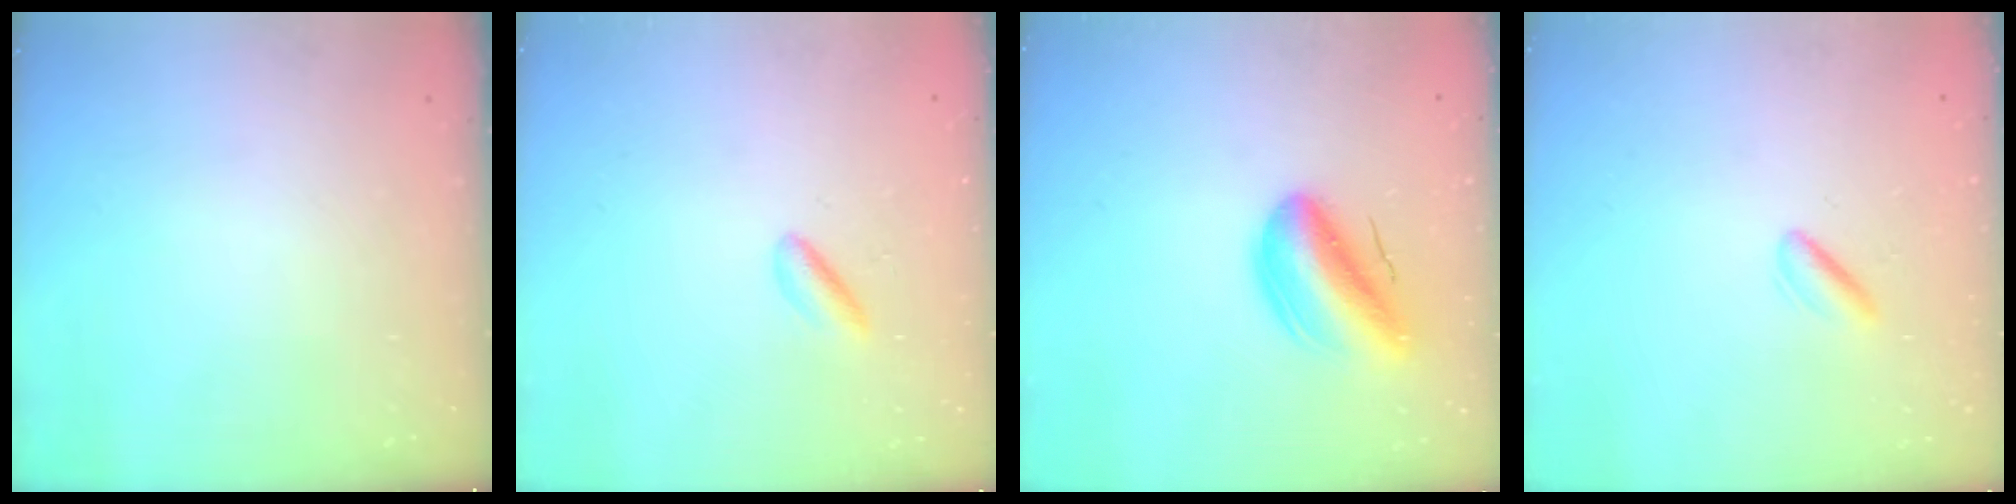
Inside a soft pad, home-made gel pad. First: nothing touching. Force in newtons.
{"total": 2.8, "press": 2.7, "slide": 0.8}
{"total": 11.6, "press": 11.2, "slide": 3.1}
{"total": 1.6, "press": 1.3, "slide": 1.0}